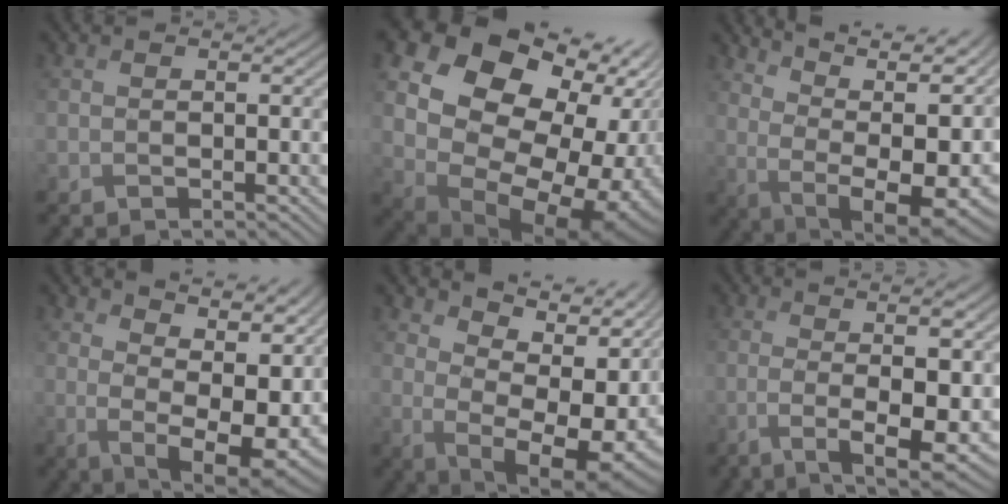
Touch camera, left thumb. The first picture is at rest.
{"total": 19.7, "force": [3.7, 14.5, 12.7], "torque": [-0.248, 0.006, 0.097]}
{"total": 15.3, "force": [5.6, 6.8, 12.6], "torque": [-0.180, 0.009, 0.105]}
{"total": 12.7, "force": [5.8, 5.7, 9.7], "torque": [-0.138, -0.006, 0.084]}
{"total": 13.5, "force": [4.1, 5.8, 11.5], "torque": [-0.158, 0.002, 0.088]}
{"total": 9.3, "force": [-1.4, 1.8, 9.0], "torque": [-0.106, 0.004, -0.031]}